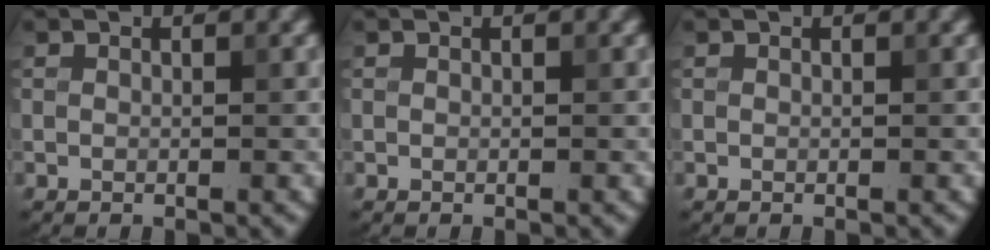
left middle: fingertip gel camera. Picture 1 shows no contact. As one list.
[{"total": 0.0}, {"total": 0.0}]